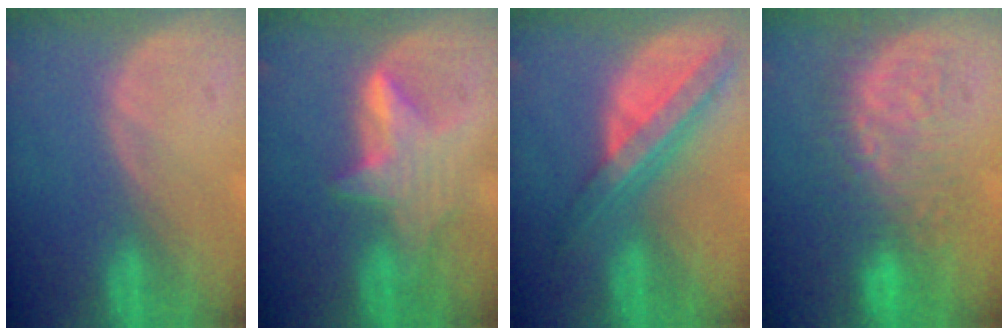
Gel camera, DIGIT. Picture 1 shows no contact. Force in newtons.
{"total": 5.8, "press": 5.8, "slide": 0.8}
{"total": 8.3, "press": 7.0, "slide": 4.4}
{"total": 8.8, "press": 8.7, "slide": 1.3}